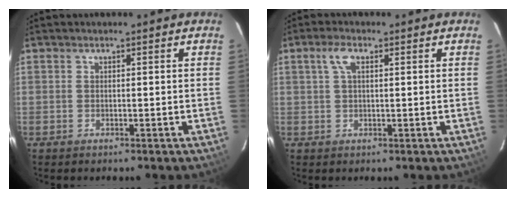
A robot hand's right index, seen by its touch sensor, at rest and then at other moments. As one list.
[{"total": 3.1, "force": [1.1, 1.3, 2.6], "torque": [-0.054, 0.009, 0.022]}]